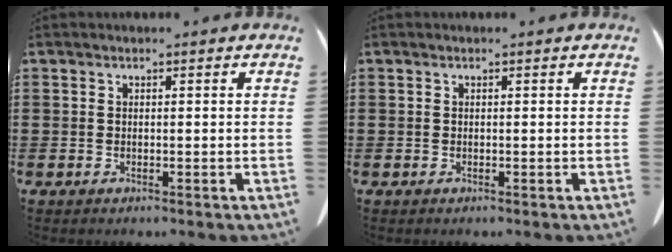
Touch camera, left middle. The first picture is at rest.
{"total": 0.0}